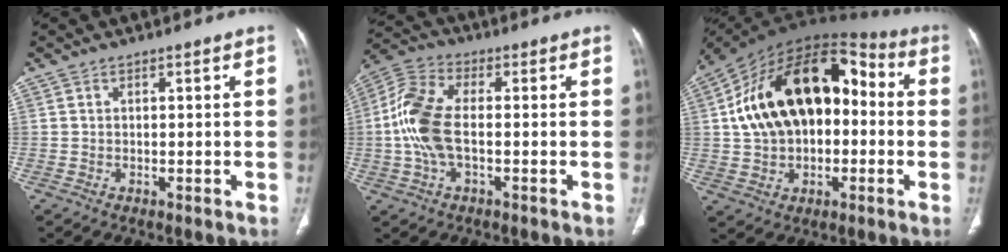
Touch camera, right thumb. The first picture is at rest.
{"total": 11.3, "force": [-0.8, 5.7, 9.7], "torque": [-0.221, 0.025, -0.017]}
{"total": 24.2, "force": [1.8, 15.3, 18.6], "torque": [-0.296, 0.045, 0.025]}